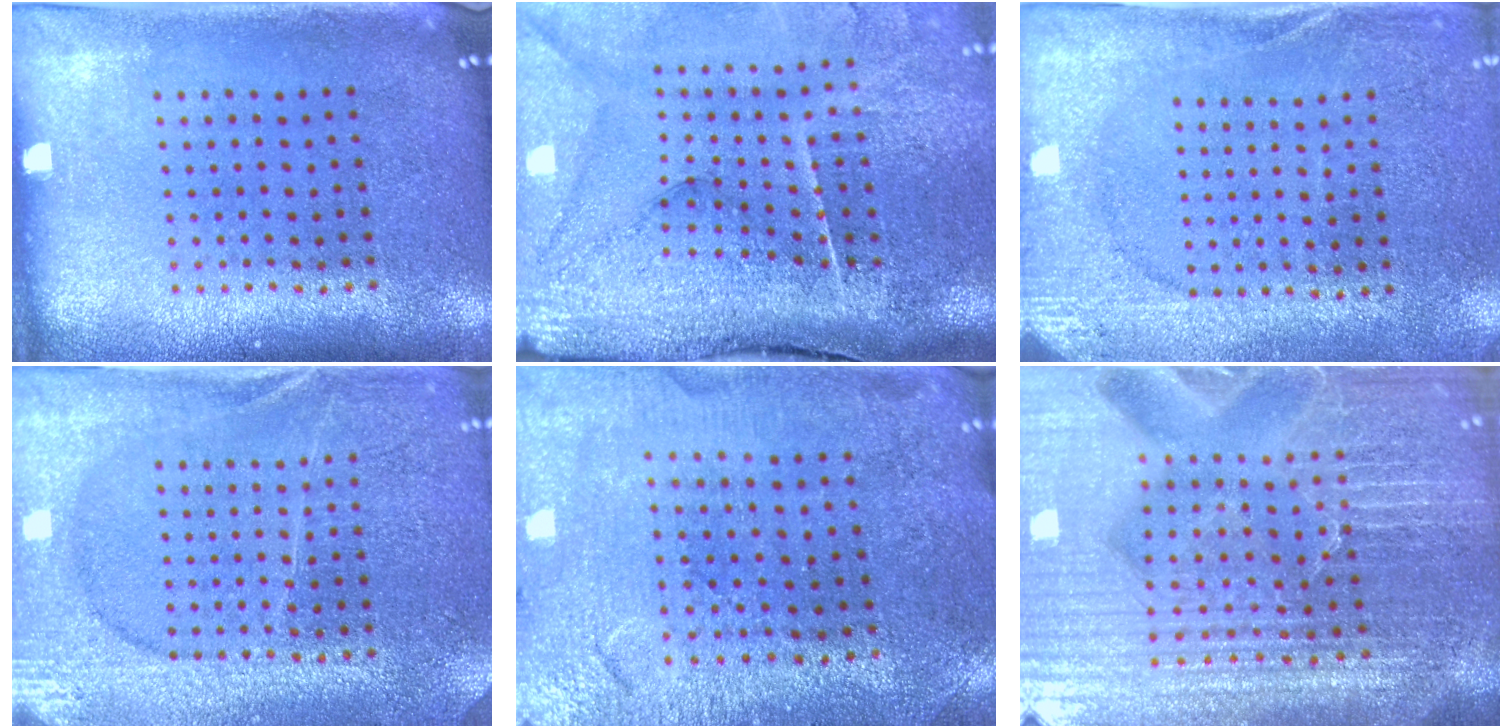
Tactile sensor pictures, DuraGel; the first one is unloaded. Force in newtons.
{"total": 4.7, "press": 3.6, "slide": 3.0}
{"total": 2.6, "press": 2.5, "slide": 0.6}
{"total": 3.3, "press": 3.2, "slide": 0.6}
{"total": 1.3, "press": 1.3, "slide": 0.1}
{"total": 6.4, "press": 5.7, "slide": 2.9}